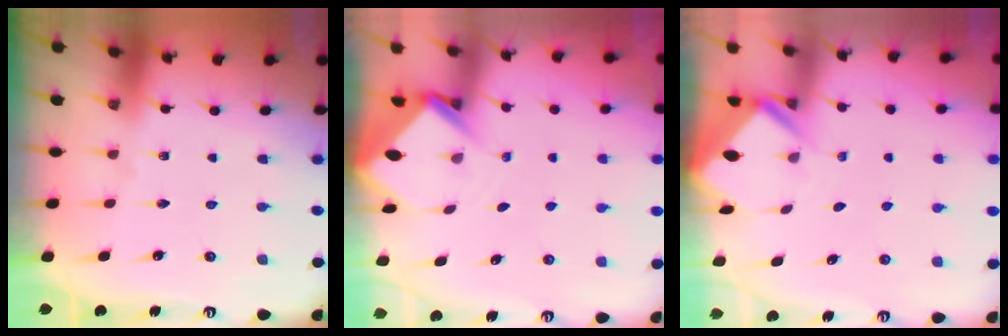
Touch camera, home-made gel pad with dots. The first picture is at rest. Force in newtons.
{"total": 2.9, "press": 2.9, "slide": 0.2}
{"total": 2.4, "press": 2.4, "slide": 0.1}